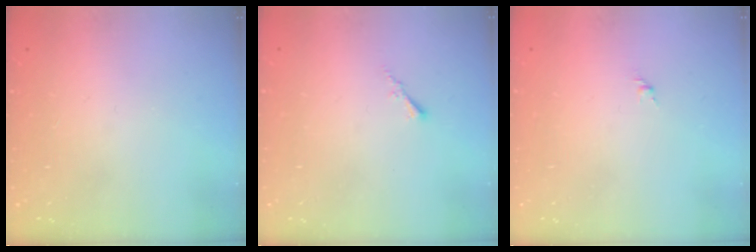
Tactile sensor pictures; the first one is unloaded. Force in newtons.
{"total": 0.5, "press": 0.4, "slide": 0.3}
{"total": 1.6, "press": 1.5, "slide": 0.6}